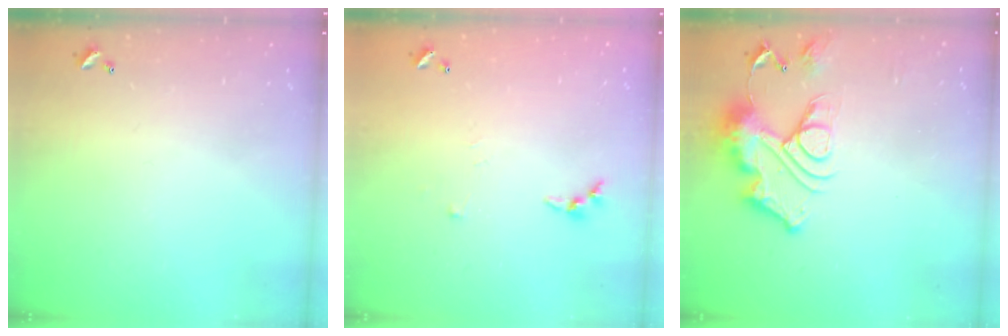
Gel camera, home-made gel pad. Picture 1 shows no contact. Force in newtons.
{"total": 3.7, "press": 3.6, "slide": 0.6}
{"total": 15.3, "press": 15.3, "slide": 1.4}